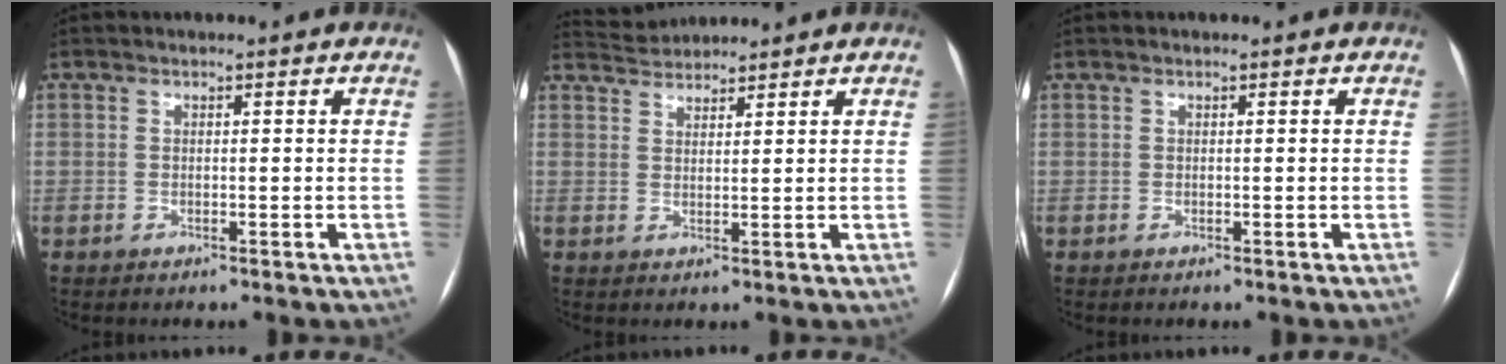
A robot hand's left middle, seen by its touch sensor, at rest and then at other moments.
{"total": 3.5, "force": [3.5, 0.3, -0.3], "torque": [-0.003, 0.022, 0.066]}
{"total": 0.0}